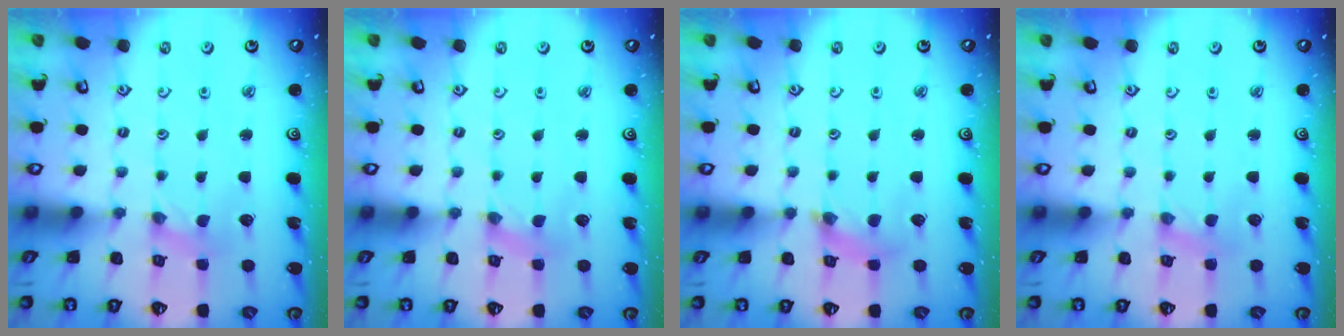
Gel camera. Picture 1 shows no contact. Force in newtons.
{"total": 0.0}
{"total": 3.7, "press": 3.6, "slide": 0.4}
{"total": 1.7, "press": 1.6, "slide": 0.4}